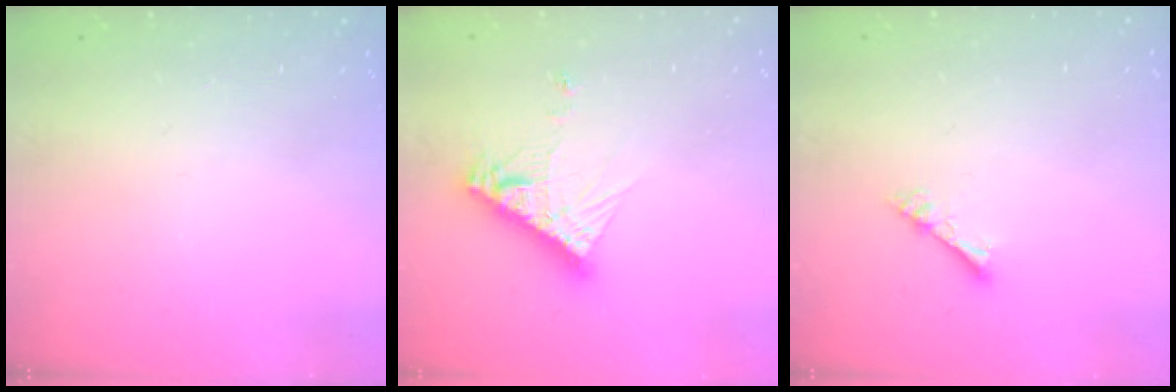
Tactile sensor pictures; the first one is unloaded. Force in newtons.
{"total": 10.2, "press": 10.1, "slide": 0.8}
{"total": 2.8, "press": 2.8, "slide": 0.4}